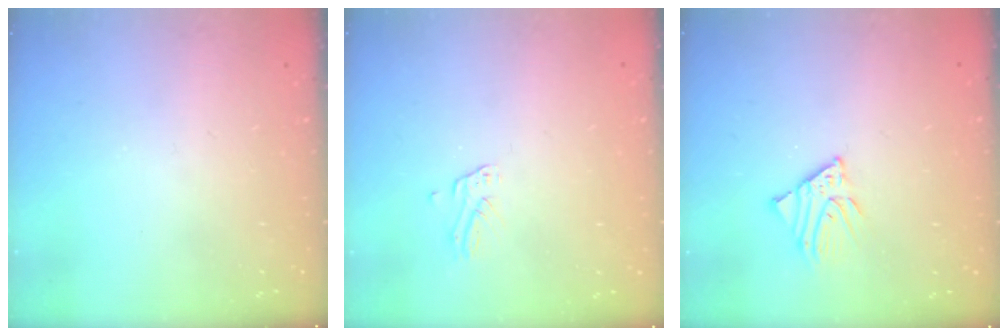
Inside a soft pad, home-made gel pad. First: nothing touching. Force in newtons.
{"total": 2.0, "press": 2.0, "slide": 0.1}
{"total": 4.1, "press": 4.1, "slide": 0.3}